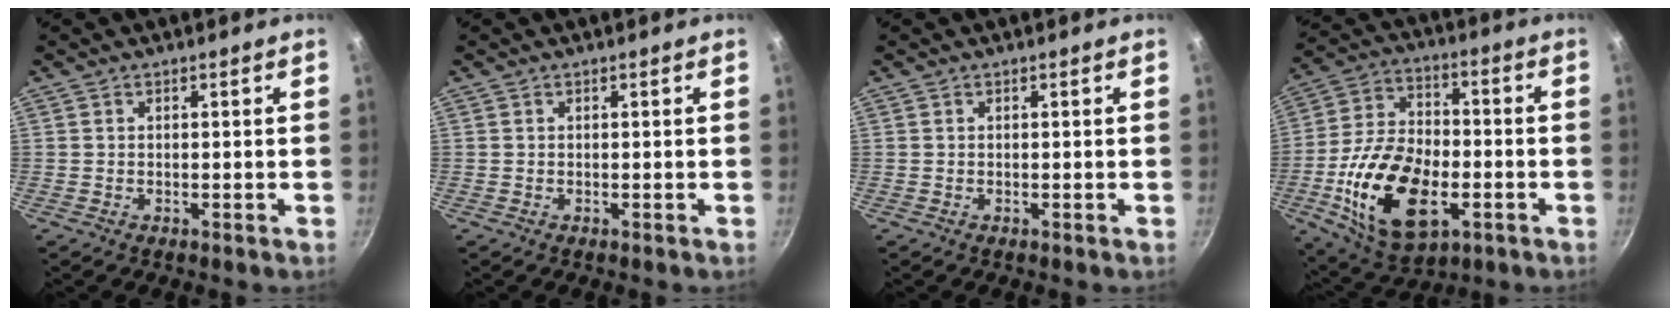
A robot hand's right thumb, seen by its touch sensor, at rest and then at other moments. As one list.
[{"total": 0.0}, {"total": 0.0}, {"total": 21.0, "force": [-5.7, 12.1, 16.1], "torque": [-0.285, 0.022, -0.091]}]